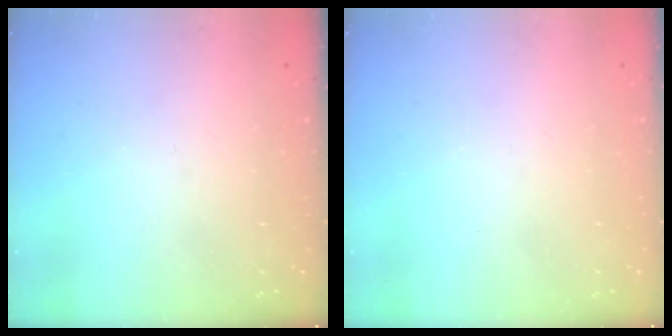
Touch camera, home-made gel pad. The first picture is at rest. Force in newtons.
{"total": 1.5, "press": 1.5, "slide": 0.1}